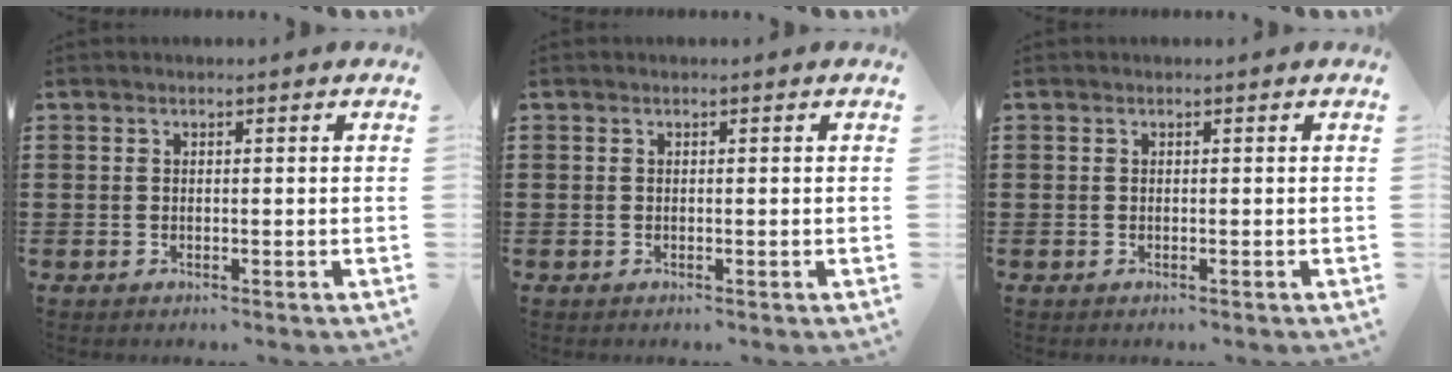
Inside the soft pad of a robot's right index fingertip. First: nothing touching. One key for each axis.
{"total": 0.0}
{"total": 0.0}